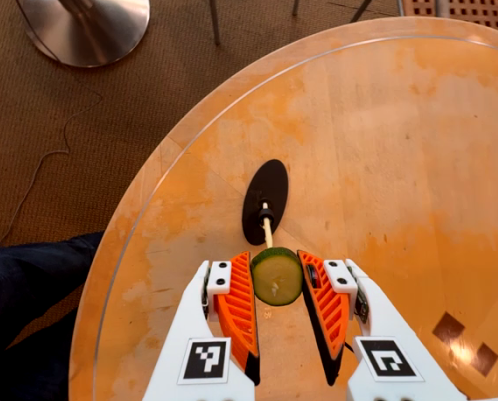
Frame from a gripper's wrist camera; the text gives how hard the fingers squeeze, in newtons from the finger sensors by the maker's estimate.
{"total": 8.2, "left": 8.0, "right": 8.5}